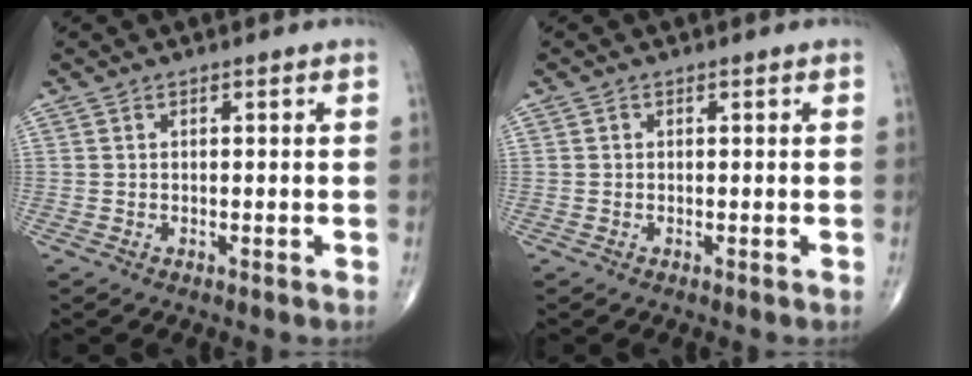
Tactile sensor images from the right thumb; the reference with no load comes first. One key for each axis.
{"total": 0.0}